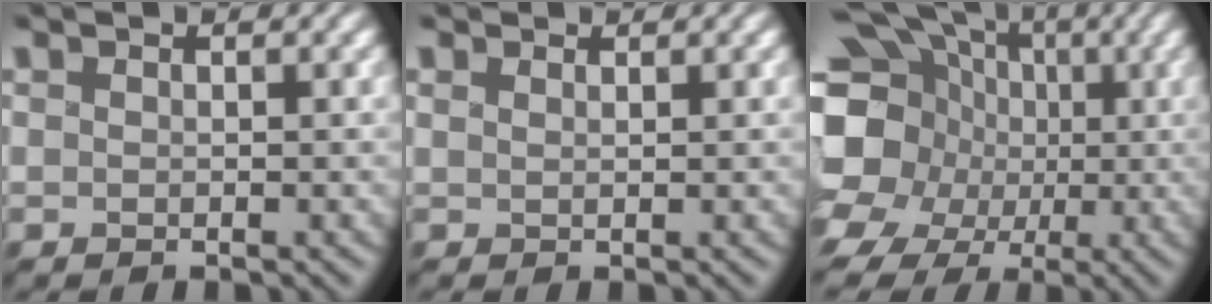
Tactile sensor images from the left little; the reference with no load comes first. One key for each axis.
{"total": 1.0, "fx": 0.9, "fy": 0.3, "fz": 0.2, "tx": -0.009, "ty": 0.001, "tz": 0.016}
{"total": 17.0, "fx": 0.1, "fy": 15.0, "fz": 7.9, "tx": -0.189, "ty": 0.013, "tz": -0.031}